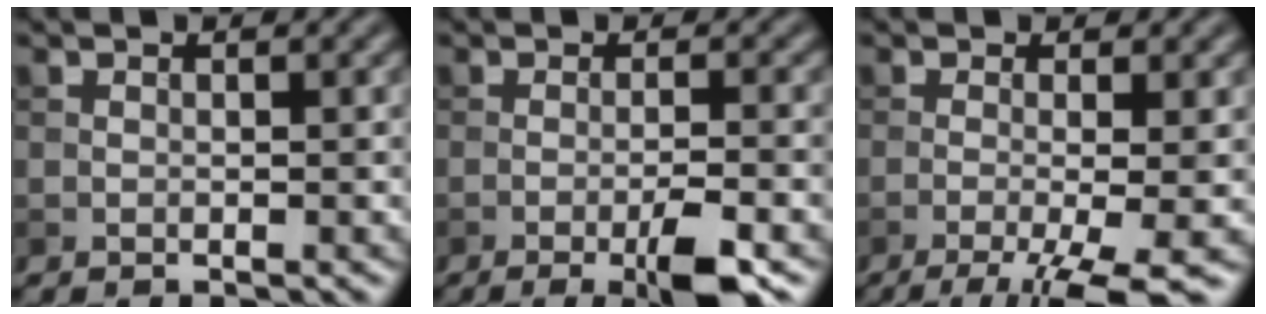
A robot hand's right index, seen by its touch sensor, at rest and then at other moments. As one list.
[{"total": 4.7, "force": [-2.1, 0.8, 4.1], "torque": [-0.065, -0.002, -0.037]}, {"total": 7.3, "force": [-3.1, 1.8, 6.3], "torque": [-0.090, -0.012, -0.047]}]